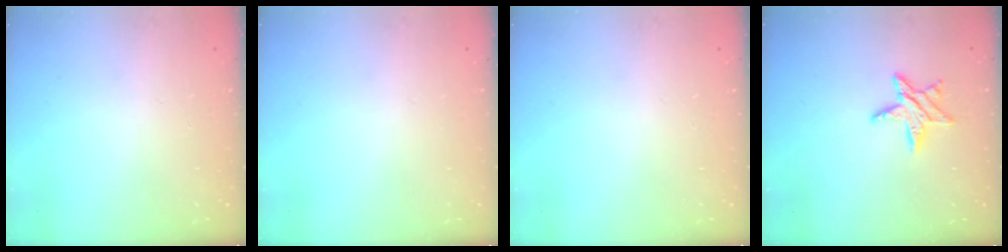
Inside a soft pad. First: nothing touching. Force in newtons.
{"total": 0.0}
{"total": 0.0}
{"total": 8.2, "press": 8.2, "slide": 0.1}